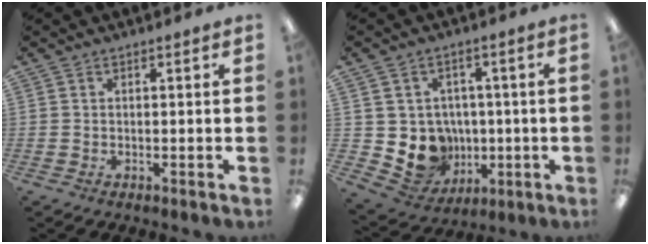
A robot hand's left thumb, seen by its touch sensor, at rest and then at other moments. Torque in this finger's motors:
{"motor_torque": [-0.52, 0.65, 0.13, -0.08, 0.02]}